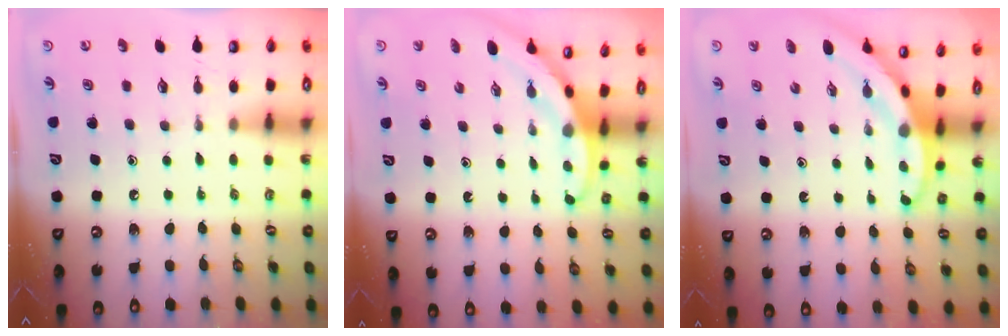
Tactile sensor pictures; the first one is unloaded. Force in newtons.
{"total": 2.9, "press": 2.9, "slide": 0.1}
{"total": 3.8, "press": 3.8, "slide": 0.2}